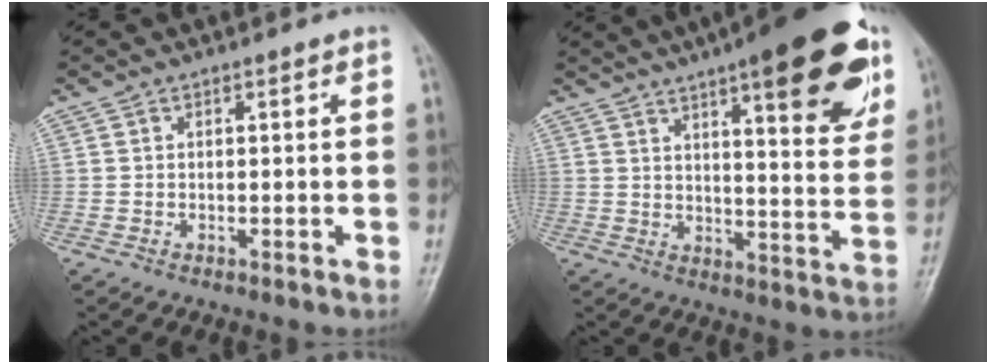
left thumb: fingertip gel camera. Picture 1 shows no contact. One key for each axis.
{"total": 21.8, "fx": 12.0, "fy": 5.7, "fz": 17.3, "tx": -0.205, "ty": -0.037, "tz": 0.163}